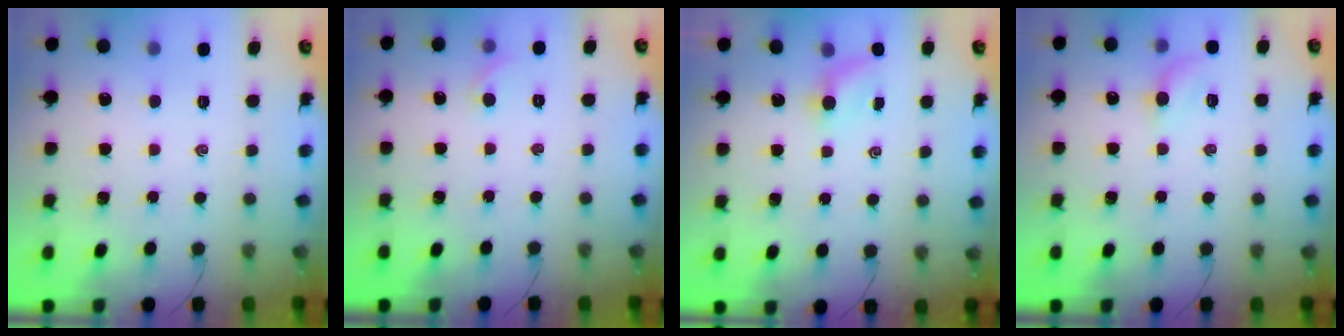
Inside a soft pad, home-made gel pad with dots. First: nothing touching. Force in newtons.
{"total": 3.9, "press": 3.6, "slide": 1.5}
{"total": 4.0, "press": 3.8, "slide": 1.2}
{"total": 4.5, "press": 4.3, "slide": 1.1}